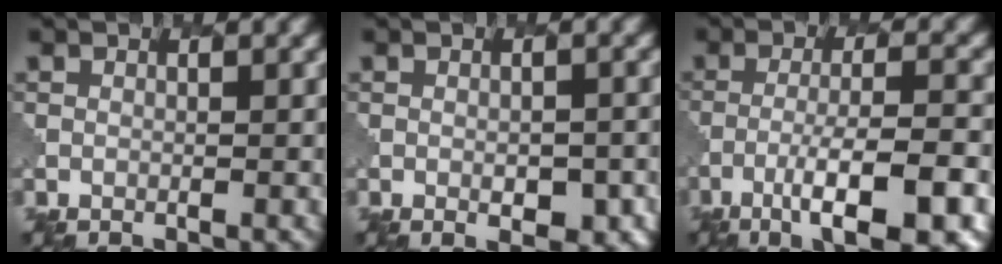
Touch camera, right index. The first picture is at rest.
{"total": 3.0, "force": [-1.0, 1.5, 2.4], "torque": [-0.031, -0.004, -0.005]}
{"total": 8.6, "force": [-4.3, 1.9, 7.2], "torque": [-0.115, 0.003, -0.066]}